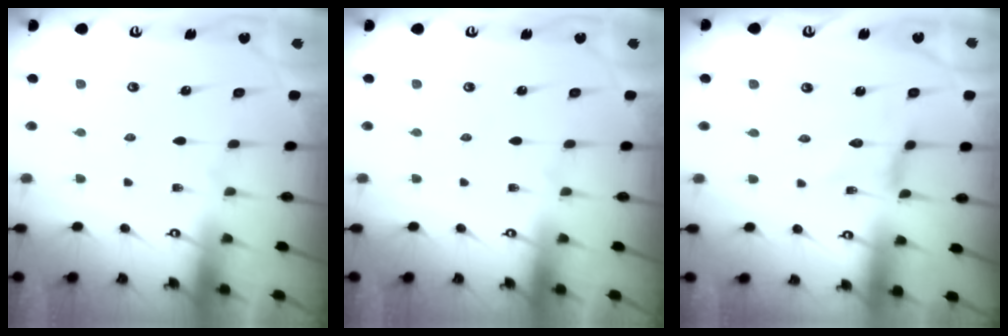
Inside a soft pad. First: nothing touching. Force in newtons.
{"total": 0.0}
{"total": 0.0}